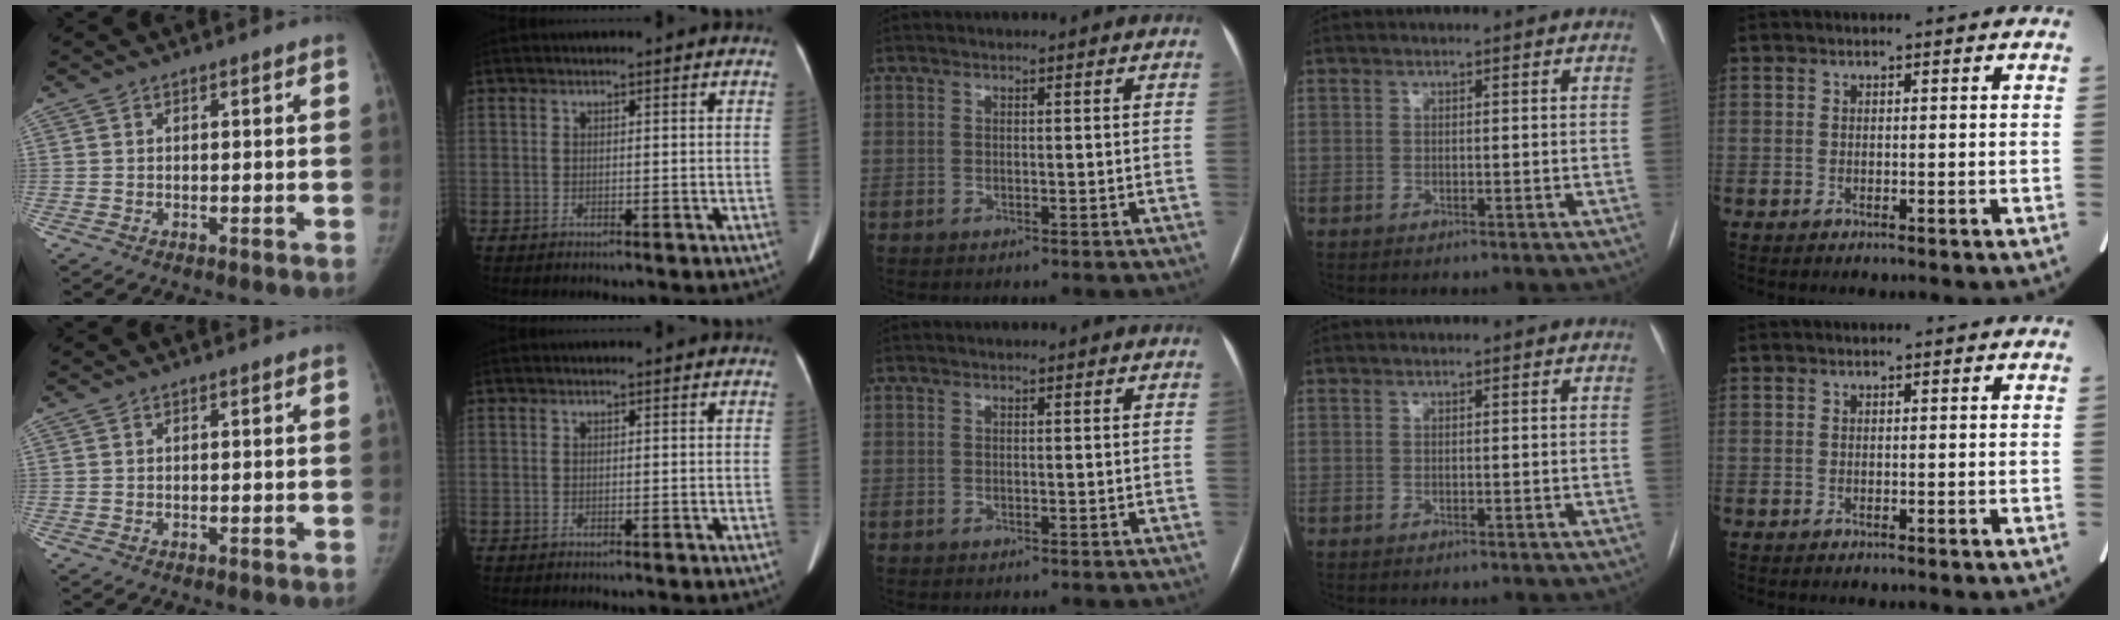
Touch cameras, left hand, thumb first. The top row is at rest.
{}